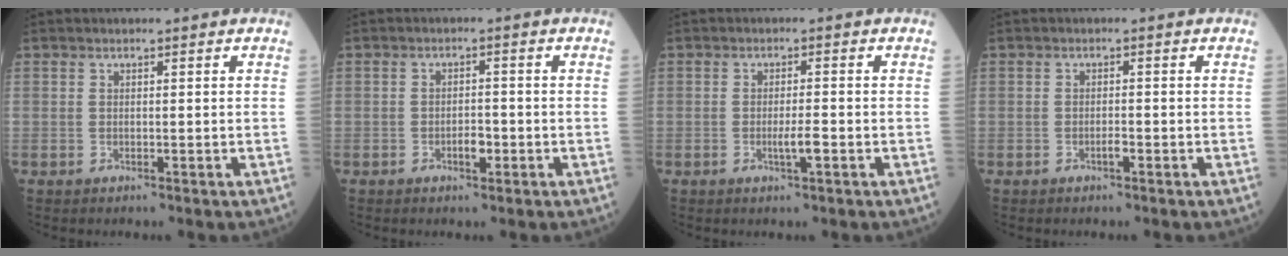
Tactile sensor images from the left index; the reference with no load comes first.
{"total": 2.1, "force": [-1.1, 0.9, 1.6], "torque": [-0.023, 0.000, -0.018]}
{"total": 2.2, "force": [-1.0, 0.0, 1.9], "torque": [-0.034, -0.006, -0.018]}
{"total": 0.9, "force": [-0.7, 0.1, 0.6], "torque": [-0.010, -0.003, -0.012]}